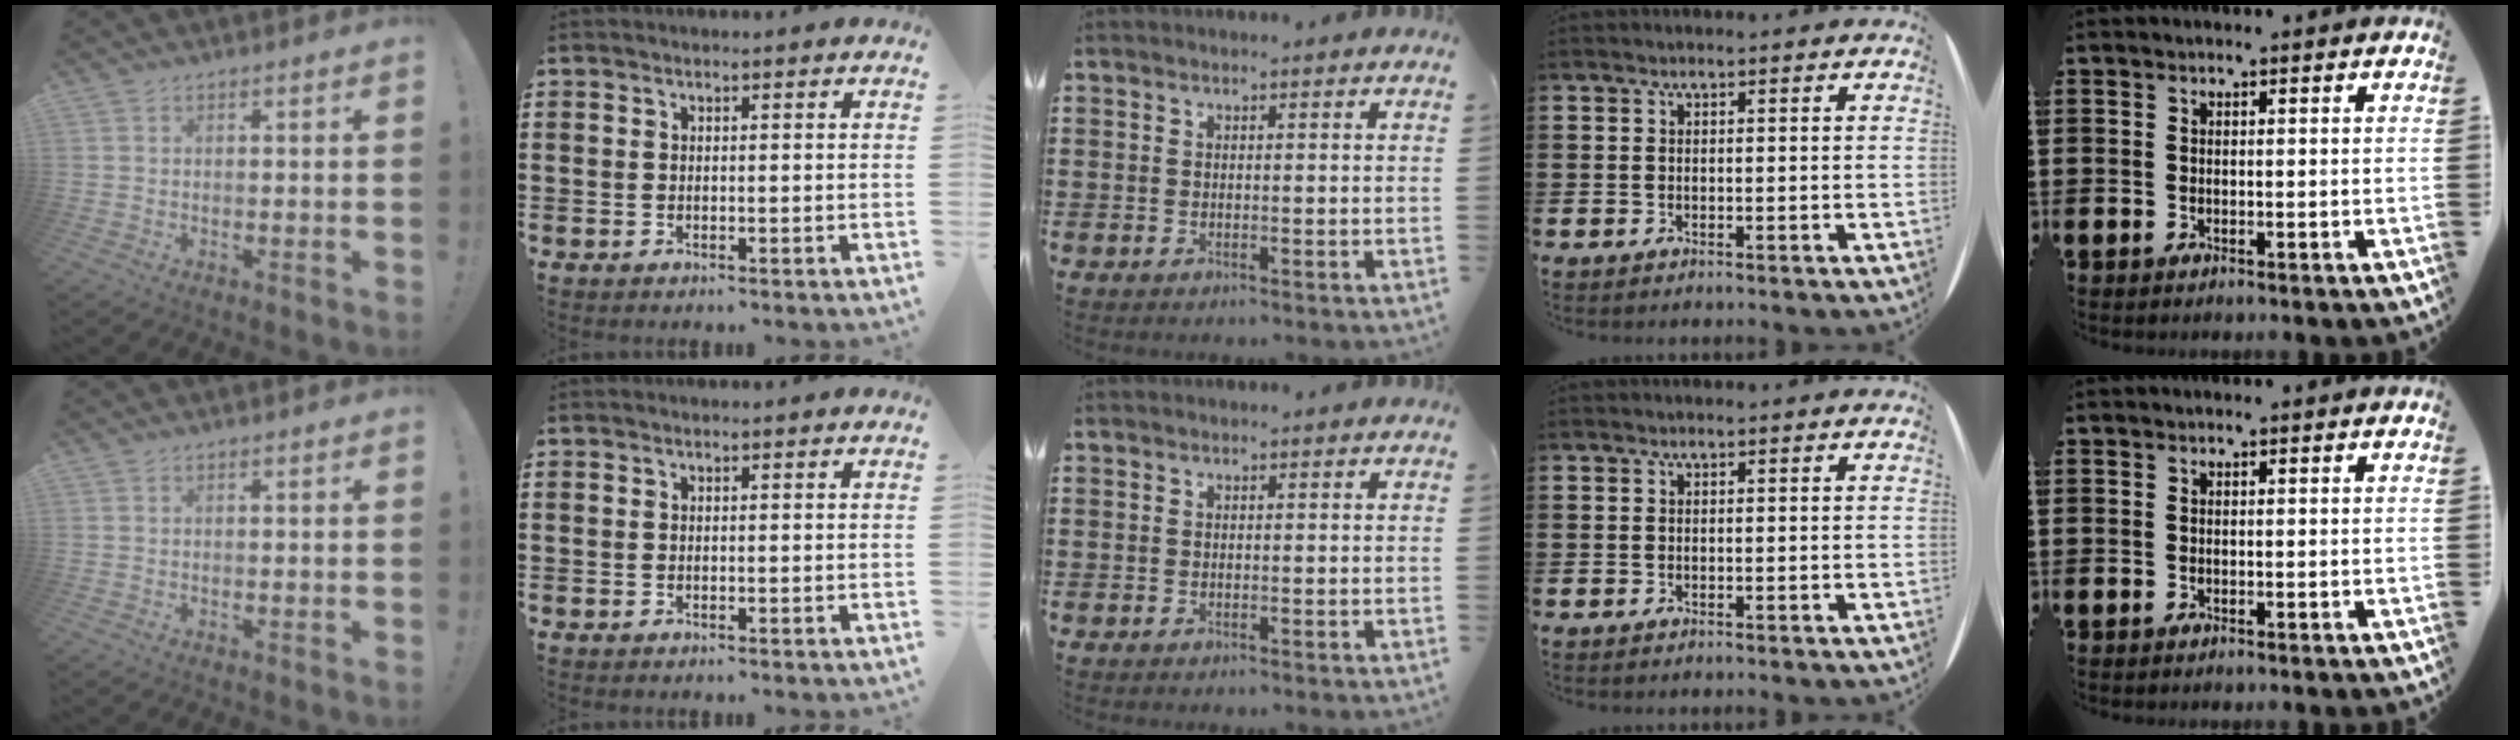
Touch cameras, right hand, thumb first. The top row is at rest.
{}